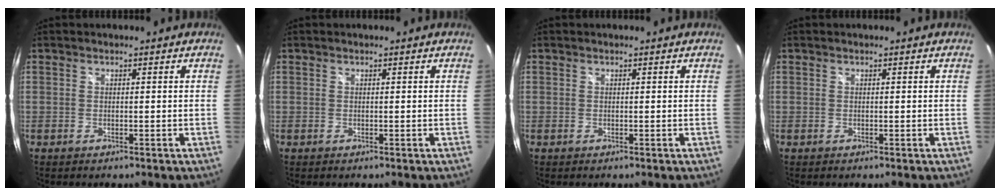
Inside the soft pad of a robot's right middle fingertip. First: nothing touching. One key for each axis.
{"total": 0.0}
{"total": 0.0}
{"total": 0.0}